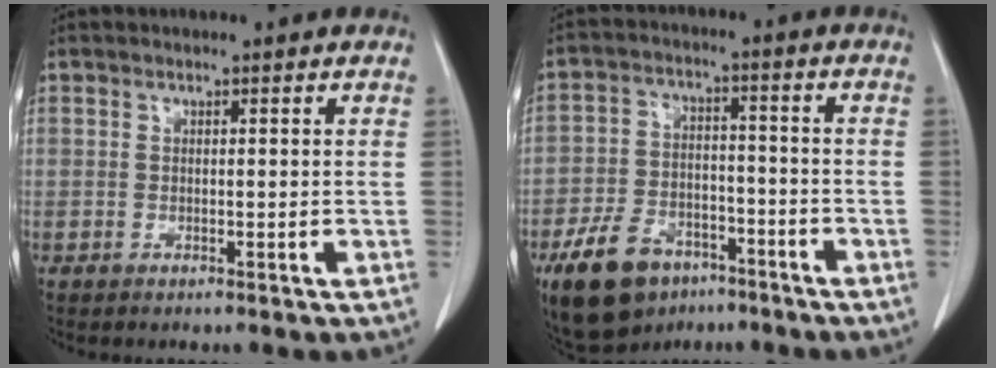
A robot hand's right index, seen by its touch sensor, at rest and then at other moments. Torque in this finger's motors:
{"motor_torque": [-0.12, -0.21, -0.33, -0.14]}